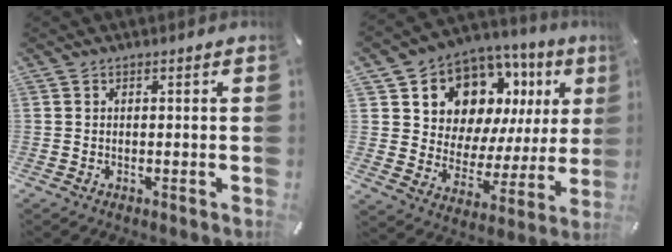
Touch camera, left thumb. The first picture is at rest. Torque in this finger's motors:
{"motor_torque": [2.51, 2.51, 1.49, -1.28, 0.10]}